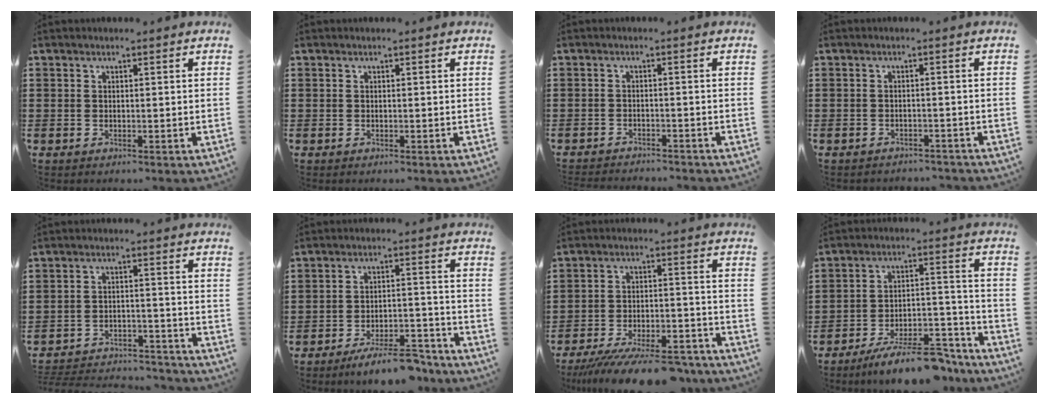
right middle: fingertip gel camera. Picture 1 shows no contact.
{"total": 0.0}
{"total": 1.9, "force": [-1.9, -0.1, 0.1], "torque": [-0.007, -0.002, -0.039]}
{"total": 1.5, "force": [-1.5, 0.1, 0.1], "torque": [-0.009, -0.001, -0.032]}
{"total": 4.3, "force": [-4.2, 0.7, 0.7], "torque": [-0.024, 0.000, -0.089]}
{"total": 7.7, "force": [-6.9, 1.2, 3.2], "torque": [-0.045, 0.013, -0.125]}
{"total": 11.0, "force": [-9.8, 1.1, 4.8], "torque": [-0.077, 0.018, -0.185]}
{"total": 10.6, "force": [-9.1, 1.9, 5.0], "torque": [-0.063, 0.036, -0.162]}